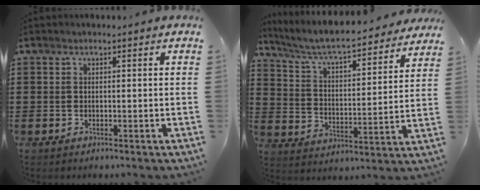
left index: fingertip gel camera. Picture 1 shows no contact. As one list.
[{"total": 6.6, "force": [5.9, 0.2, 2.8], "torque": [-0.080, -0.043, 0.096]}]